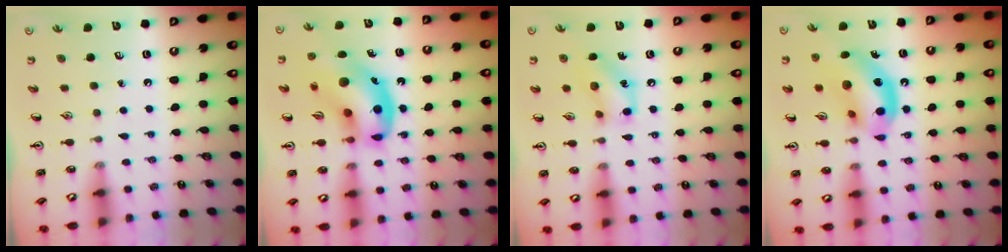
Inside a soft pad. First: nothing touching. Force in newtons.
{"total": 17.3, "press": 17.0, "slide": 3.3}
{"total": 10.8, "press": 10.7, "slide": 1.5}
{"total": 14.8, "press": 14.3, "slide": 3.7}